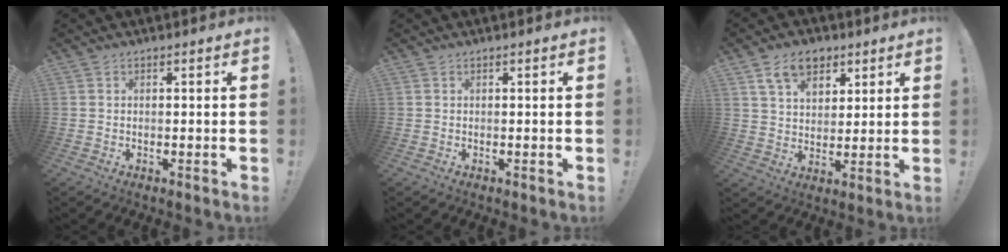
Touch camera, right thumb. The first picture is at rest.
{"total": 0.0}
{"total": 10.2, "force": [5.8, 6.8, 4.9], "torque": [-0.084, -0.016, 0.110]}